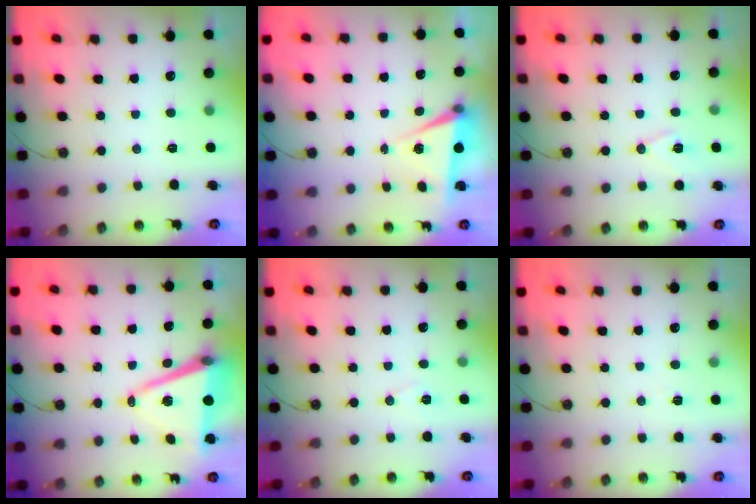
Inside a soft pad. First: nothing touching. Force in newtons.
{"total": 5.6, "press": 3.7, "slide": 4.3}
{"total": 8.6, "press": 7.7, "slide": 3.8}
{"total": 11.6, "press": 10.9, "slide": 4.0}
{"total": 6.7, "press": 5.0, "slide": 4.4}
{"total": 2.3, "press": 1.3, "slide": 1.9}